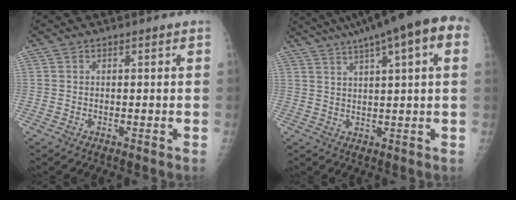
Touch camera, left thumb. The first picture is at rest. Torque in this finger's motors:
{"motor_torque": [3.14, -1.29, 2.15, -0.62, 0.44]}